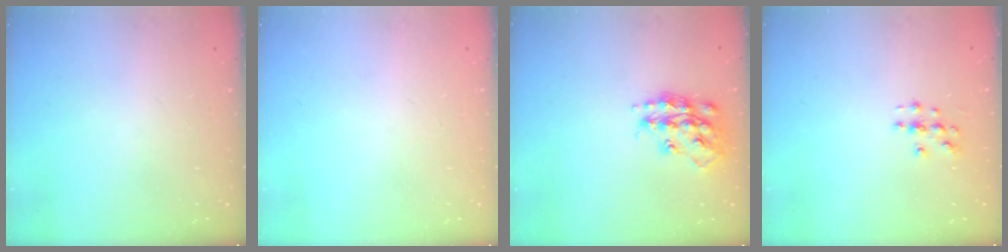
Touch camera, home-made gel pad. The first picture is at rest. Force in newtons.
{"total": 0.0}
{"total": 15.9, "press": 15.8, "slide": 1.0}
{"total": 3.1, "press": 3.1, "slide": 0.2}